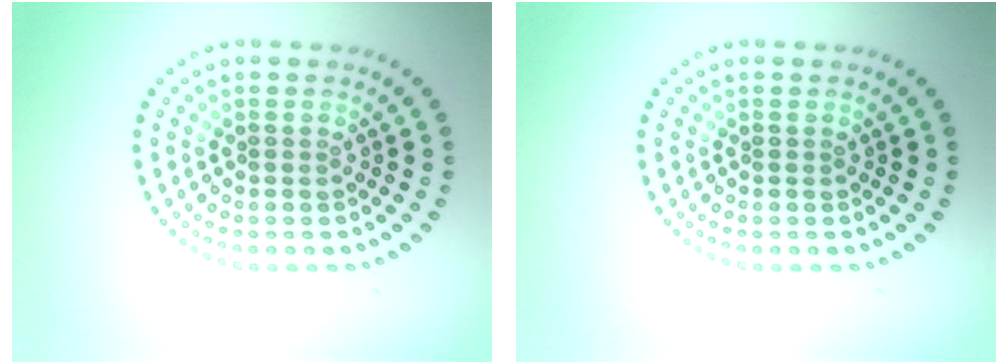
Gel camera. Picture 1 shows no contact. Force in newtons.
{"total": 0.0}